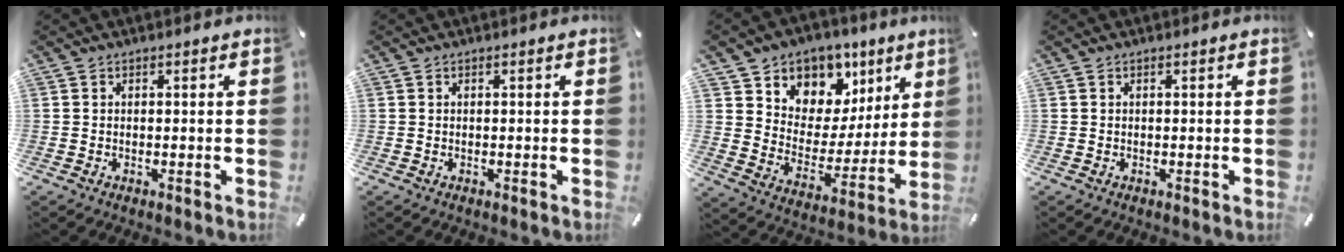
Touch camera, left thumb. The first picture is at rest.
{"total": 0.0}
{"total": 8.9, "force": [5.4, 7.0, -0.7], "torque": [0.001, -0.069, 0.102]}
{"total": 0.0}